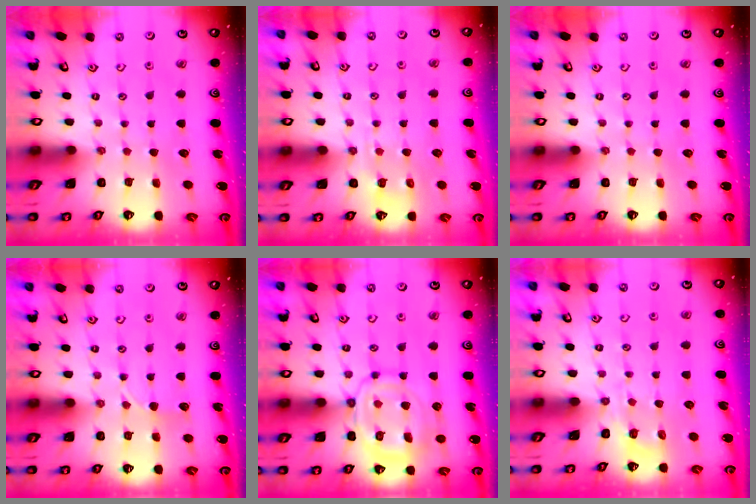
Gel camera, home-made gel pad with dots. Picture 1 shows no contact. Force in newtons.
{"total": 5.3, "press": 5.2, "slide": 0.8}
{"total": 0.0}
{"total": 4.5, "press": 4.4, "slide": 0.5}
{"total": 13.7, "press": 13.7, "slide": 1.3}
{"total": 2.3, "press": 1.5, "slide": 1.7}